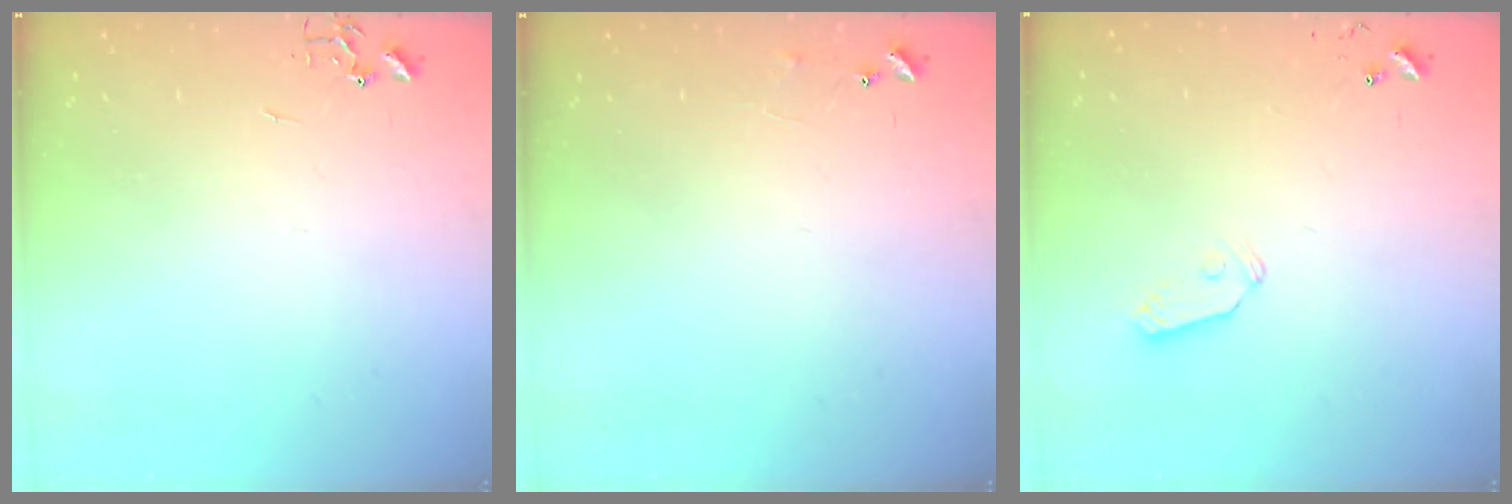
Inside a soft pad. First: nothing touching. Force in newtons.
{"total": 6.4, "press": 6.3, "slide": 0.5}
{"total": 5.6, "press": 5.6, "slide": 0.3}